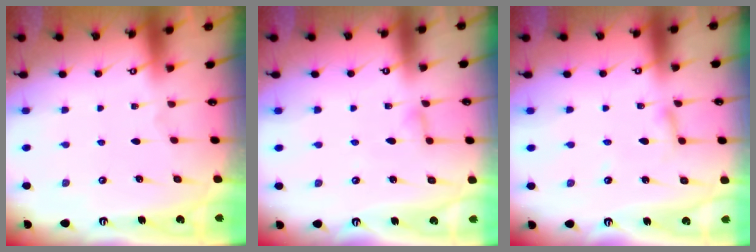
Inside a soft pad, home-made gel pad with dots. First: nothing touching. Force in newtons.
{"total": 3.9, "press": 3.8, "slide": 0.5}
{"total": 2.4, "press": 2.4, "slide": 0.1}